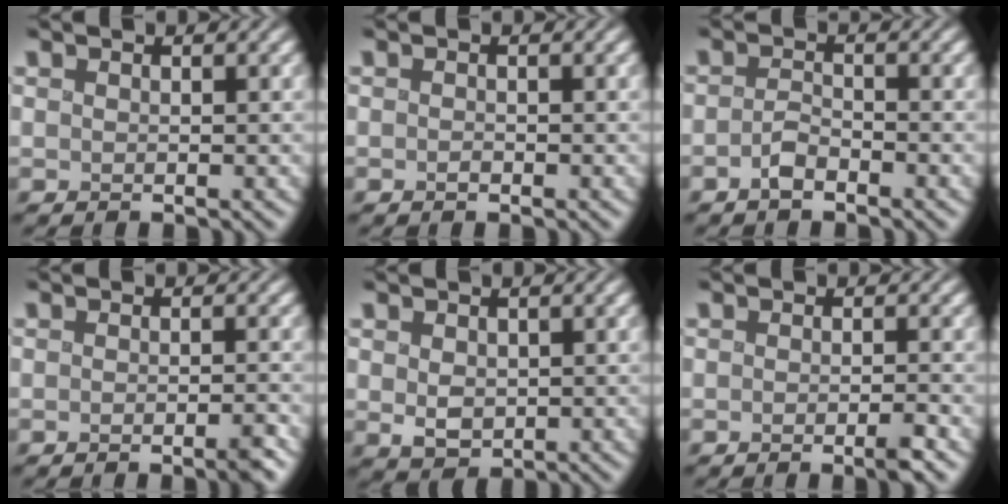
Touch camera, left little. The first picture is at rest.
{"total": 0.6, "force": [-0.5, 0.3, 0.2], "torque": [-0.002, 0.000, -0.010]}
{"total": 2.1, "force": [-1.8, 0.5, 0.8], "torque": [-0.013, 0.002, -0.040]}
{"total": 2.0, "force": [-1.2, 0.3, 1.5], "torque": [-0.010, -0.002, -0.021]}
{"total": 1.9, "force": [0.2, 1.5, 1.2], "torque": [-0.025, -0.004, 0.005]}
{"total": 1.7, "force": [-1.1, 0.1, 1.3], "torque": [-0.012, -0.003, -0.022]}